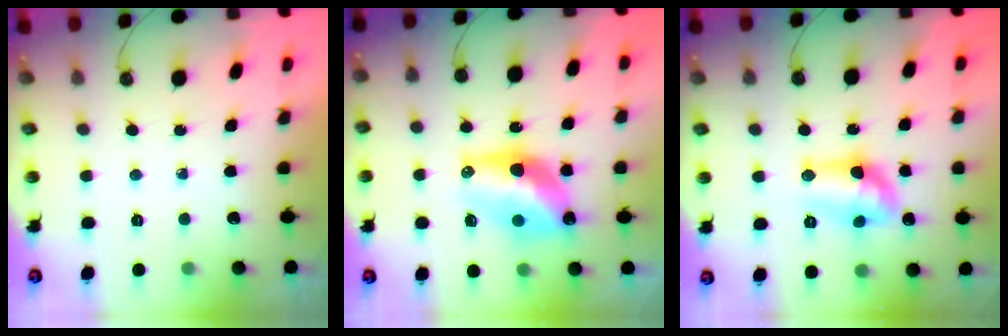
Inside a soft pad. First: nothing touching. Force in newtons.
{"total": 12.7, "press": 12.7, "slide": 0.8}
{"total": 11.7, "press": 11.7, "slide": 0.5}